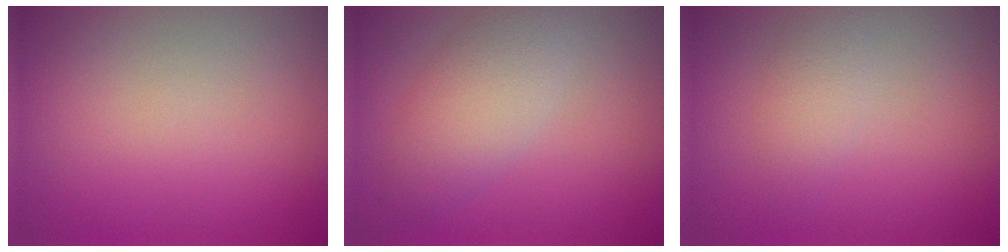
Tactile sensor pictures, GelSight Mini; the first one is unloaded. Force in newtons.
{"total": 4.3, "press": 4.3, "slide": 0.3}
{"total": 2.1, "press": 2.1, "slide": 0.1}